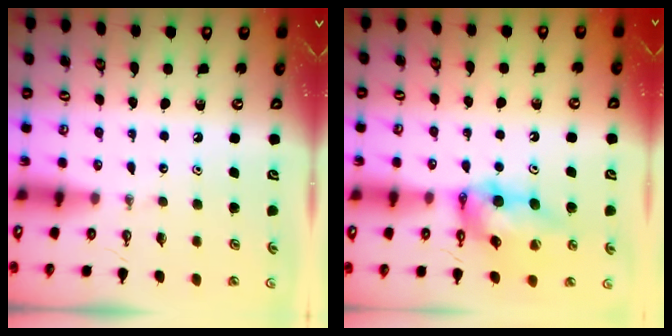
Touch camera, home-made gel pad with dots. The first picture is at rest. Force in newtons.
{"total": 13.6, "press": 13.5, "slide": 1.4}